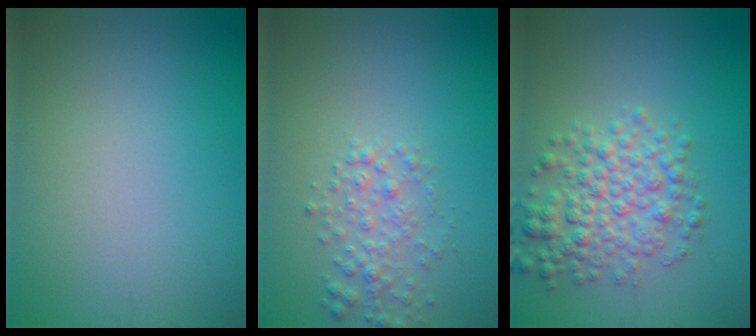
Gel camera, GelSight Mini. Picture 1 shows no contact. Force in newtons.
{"total": 2.3, "press": 2.3, "slide": 0.1}
{"total": 4.8, "press": 4.8, "slide": 0.0}